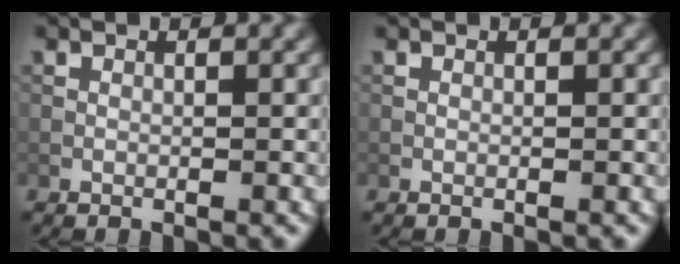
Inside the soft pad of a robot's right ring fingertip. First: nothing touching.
{"total": 0.0}